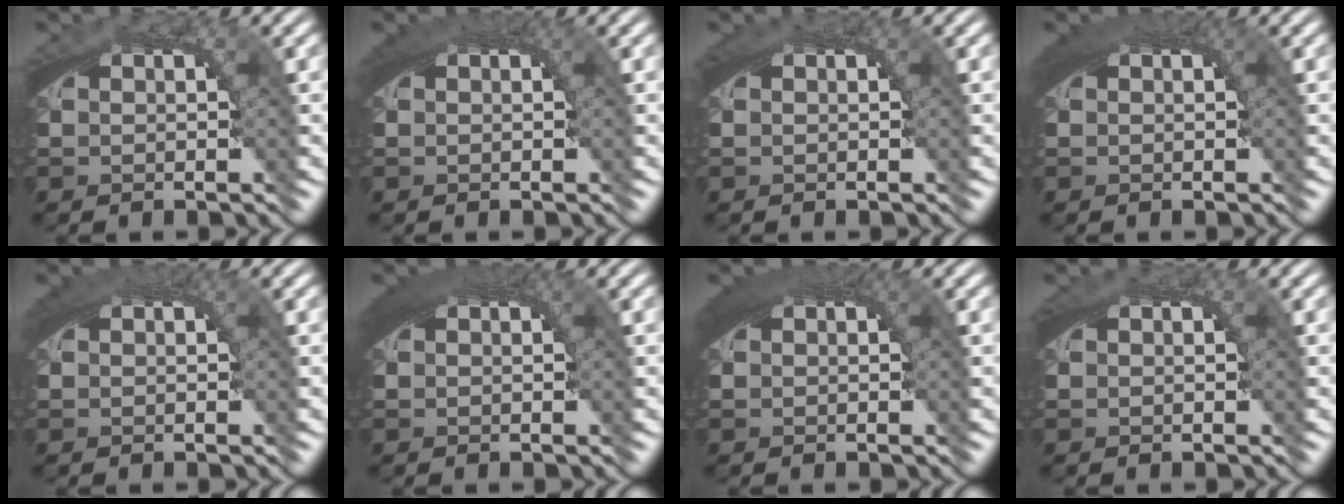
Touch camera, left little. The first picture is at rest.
{"total": 1.9, "force": [0.7, 0.4, 1.8], "torque": [-0.023, 0.007, 0.012]}
{"total": 1.2, "force": [0.4, 0.1, 1.1], "torque": [-0.015, 0.004, 0.008]}
{"total": 2.4, "force": [0.9, 0.6, 2.1], "torque": [-0.026, 0.008, 0.014]}
{"total": 1.8, "force": [0.8, 0.3, 1.6], "torque": [-0.019, 0.007, 0.012]}
{"total": 2.8, "force": [1.0, 0.8, 2.5], "torque": [-0.030, 0.010, 0.014]}
{"total": 2.8, "force": [1.0, 0.8, 2.5], "torque": [-0.030, 0.010, 0.013]}
{"total": 0.7, "force": [0.3, 0.0, 0.7], "torque": [-0.009, 0.003, 0.005]}